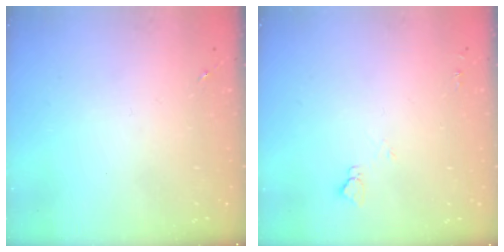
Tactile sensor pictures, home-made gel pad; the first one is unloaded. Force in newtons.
{"total": 4.4, "press": 4.3, "slide": 0.6}